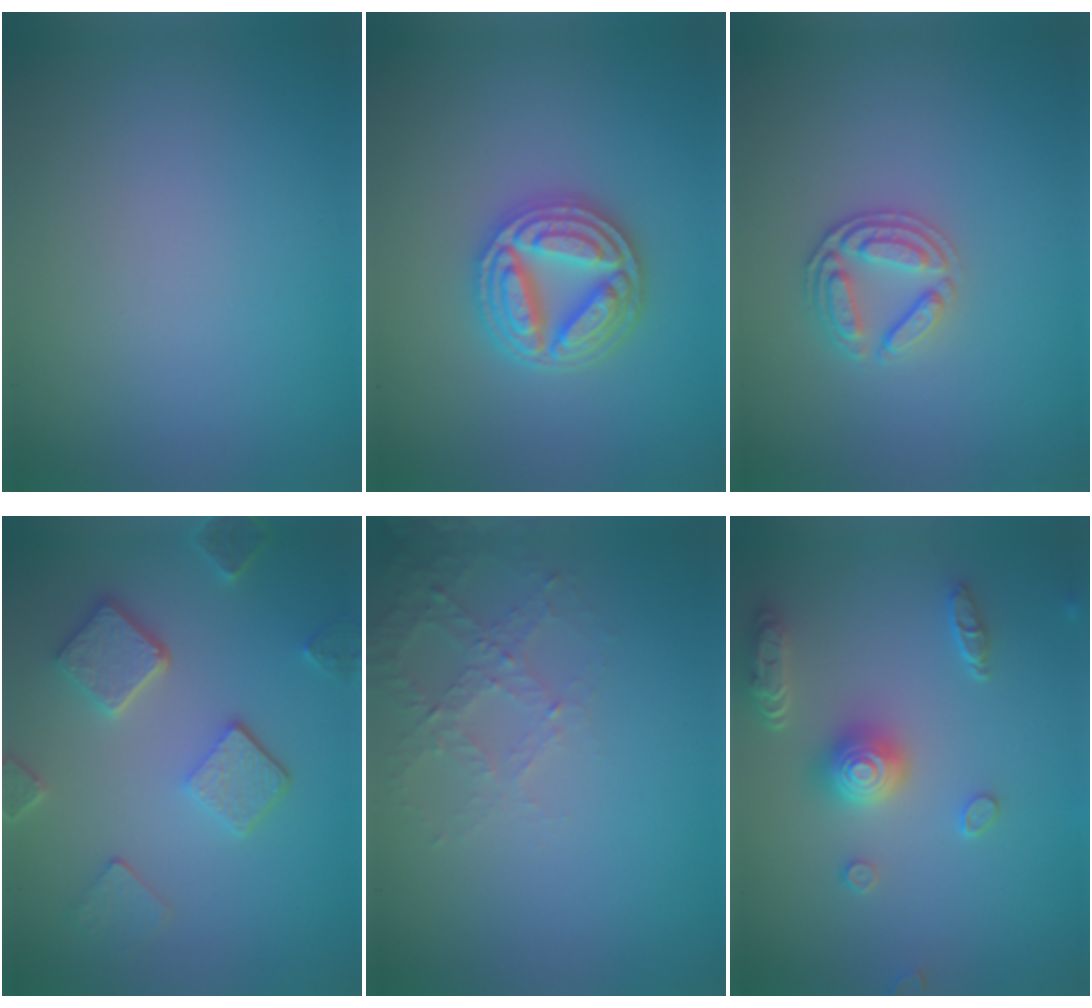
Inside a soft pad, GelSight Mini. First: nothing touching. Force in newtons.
{"total": 5.0, "press": 5.0, "slide": 0.8}
{"total": 2.6, "press": 2.5, "slide": 0.8}
{"total": 4.9, "press": 3.8, "slide": 3.1}
{"total": 2.6, "press": 2.5, "slide": 0.8}
{"total": 4.3, "press": 3.7, "slide": 2.2}